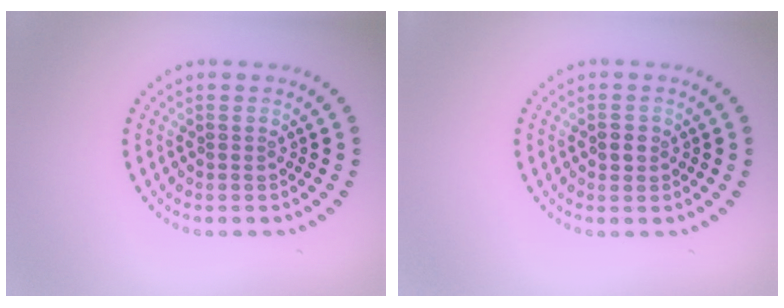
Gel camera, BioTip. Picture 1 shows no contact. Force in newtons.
{"total": 1.1, "press": 1.0, "slide": 0.2}